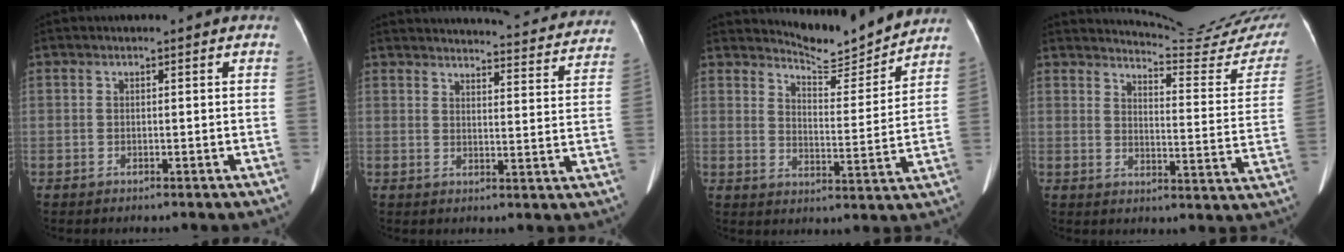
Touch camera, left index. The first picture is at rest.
{"total": 24.9, "force": [23.9, 3.6, 6.1], "torque": [-0.076, -0.057, 0.270]}
{"total": 10.2, "force": [10.1, 0.6, 1.2], "torque": [-0.028, -0.016, 0.144]}
{"total": 18.9, "force": [18.4, 0.3, 4.2], "torque": [-0.054, -0.121, 0.206]}